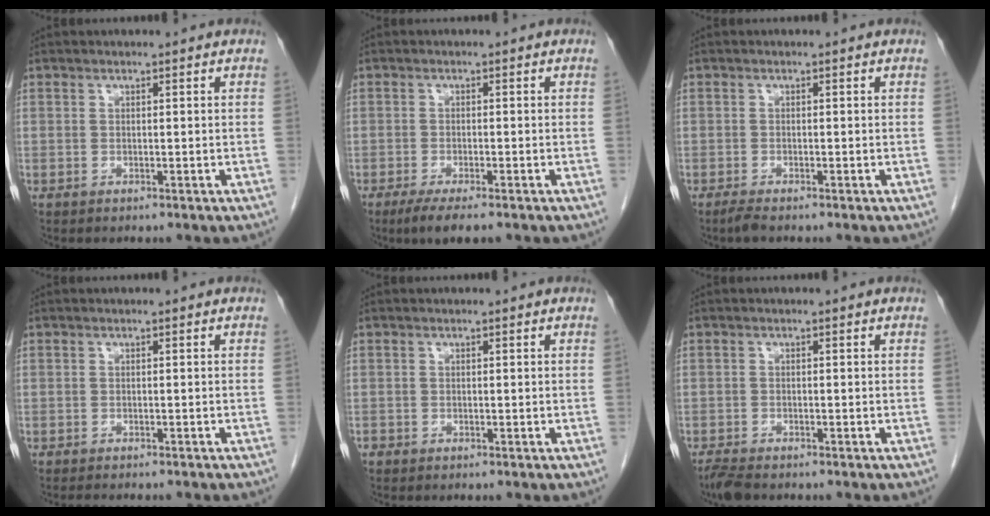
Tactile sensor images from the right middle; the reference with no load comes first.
{"total": 4.6, "force": [-3.2, 0.6, 3.2], "torque": [-0.058, -0.014, -0.050]}
{"total": 1.2, "force": [-1.0, -0.1, 0.7], "torque": [-0.025, -0.007, -0.020]}
{"total": 5.0, "force": [-4.4, 1.0, 2.3], "torque": [-0.026, -0.007, -0.051]}
{"total": 0.6, "force": [-0.5, 0.4, 0.1], "torque": [-0.004, 0.002, -0.010]}
{"total": 2.8, "force": [-2.4, 0.5, 1.2], "torque": [-0.031, -0.012, -0.043]}